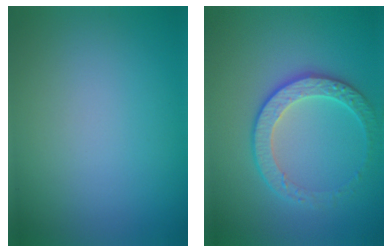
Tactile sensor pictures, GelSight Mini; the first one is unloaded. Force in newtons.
{"total": 3.2, "press": 2.8, "slide": 1.6}